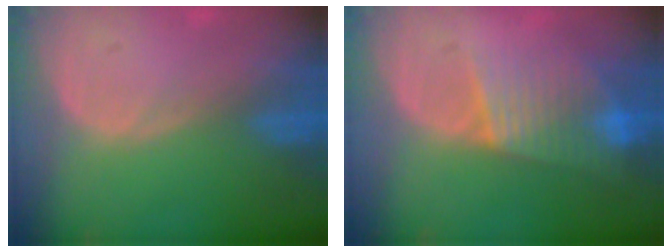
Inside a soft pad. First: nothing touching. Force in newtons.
{"total": 7.3, "press": 7.0, "slide": 2.2}